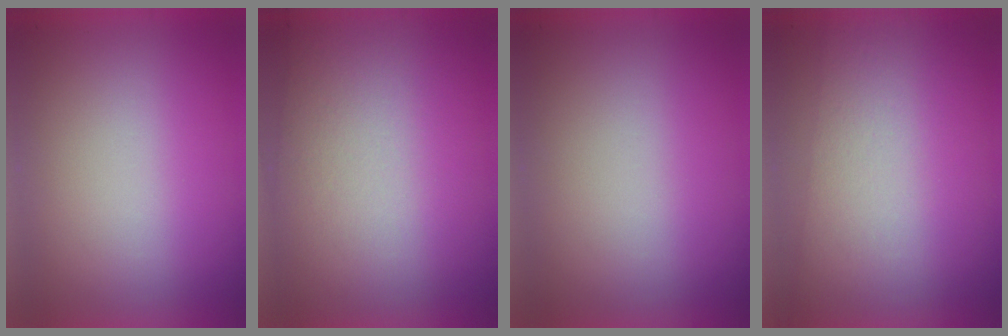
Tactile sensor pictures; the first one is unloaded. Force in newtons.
{"total": 3.1}
{"total": 0.0}
{"total": 2.8}